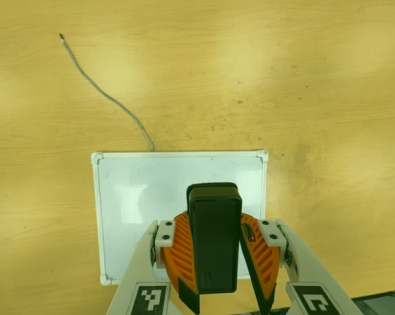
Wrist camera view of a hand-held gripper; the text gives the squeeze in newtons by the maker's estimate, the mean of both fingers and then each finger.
{"total": 8.7, "left": 8.8, "right": 8.5}